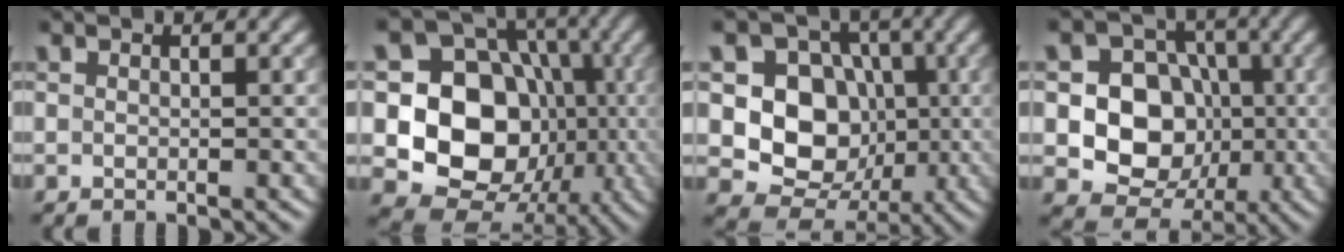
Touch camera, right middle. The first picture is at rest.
{"total": 12.6, "force": [-1.6, 10.5, 6.8], "torque": [-0.112, -0.010, -0.045]}
{"total": 8.6, "force": [-0.3, 7.3, 4.5], "torque": [-0.059, -0.004, -0.025]}
{"total": 8.6, "force": [-0.8, 7.4, 4.3], "torque": [-0.050, -0.002, -0.032]}